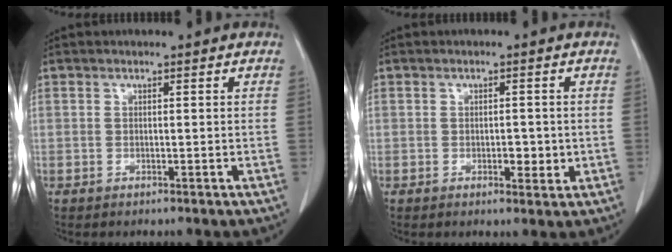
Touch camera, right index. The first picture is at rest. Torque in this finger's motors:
{"motor_torque": [-0.07, 0.26, 0.10, 0.04]}